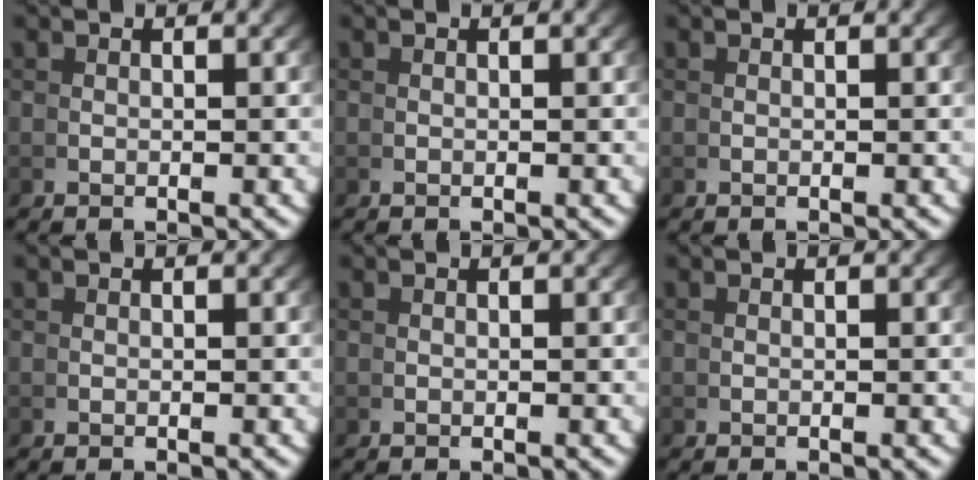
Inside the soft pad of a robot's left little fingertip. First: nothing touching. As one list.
[{"total": 0.0}, {"total": 0.0}, {"total": 0.0}, {"total": 0.0}, {"total": 0.0}]